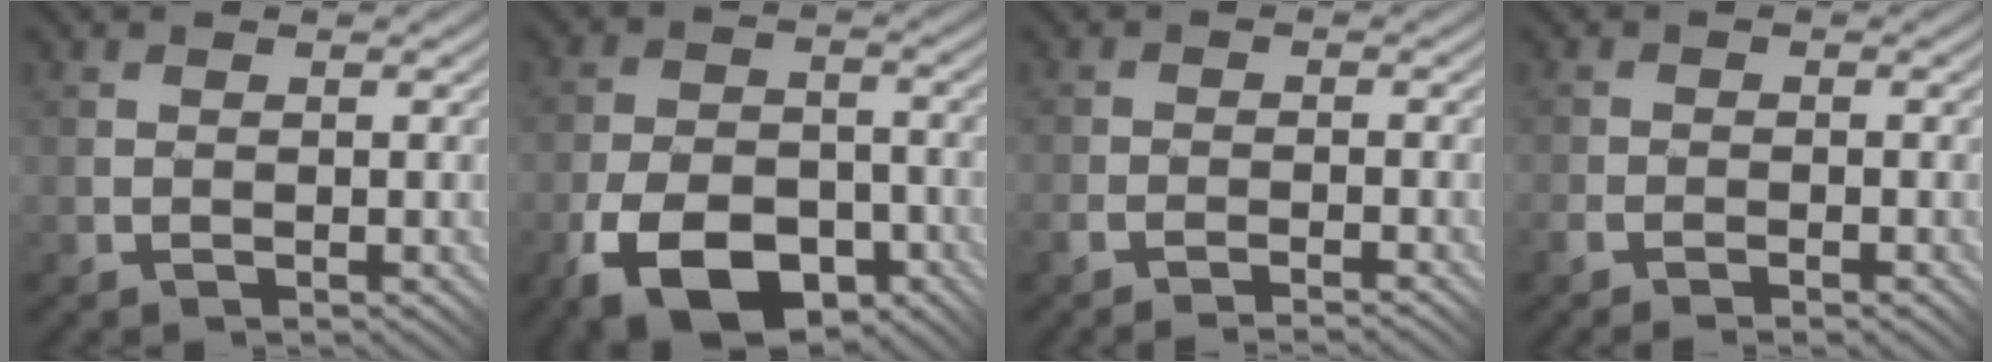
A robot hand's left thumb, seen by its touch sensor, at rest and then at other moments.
{"total": 11.0, "force": [-6.3, 5.9, 6.8], "torque": [-0.143, -0.010, -0.115]}
{"total": 2.2, "force": [-2.0, -0.1, 0.9], "torque": [-0.019, 0.006, -0.045]}
{"total": 3.0, "force": [-2.2, 1.1, 1.7], "torque": [-0.034, -0.003, -0.043]}